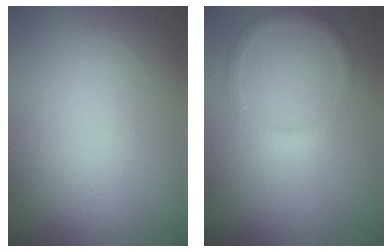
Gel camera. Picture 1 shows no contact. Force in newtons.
{"total": 1.3, "press": 1.3, "slide": 0.0}